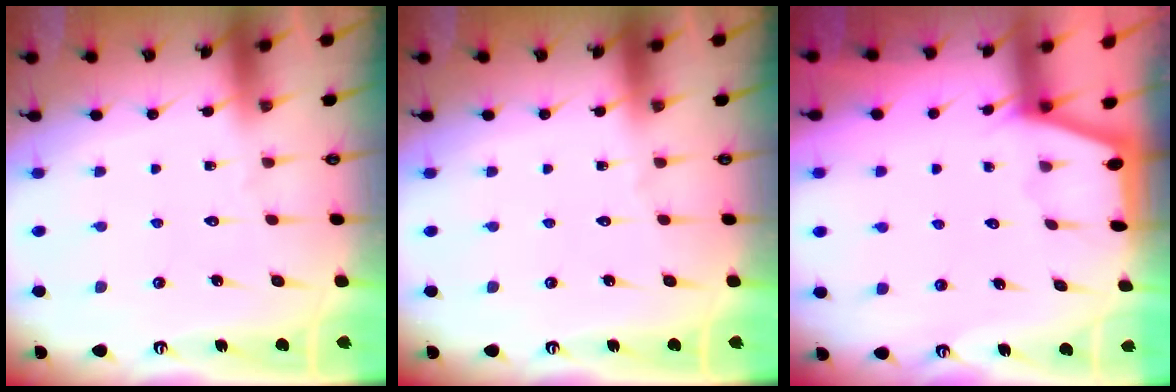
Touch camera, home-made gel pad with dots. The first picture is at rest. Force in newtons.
{"total": 0.0}
{"total": 1.2, "press": 1.2, "slide": 0.3}